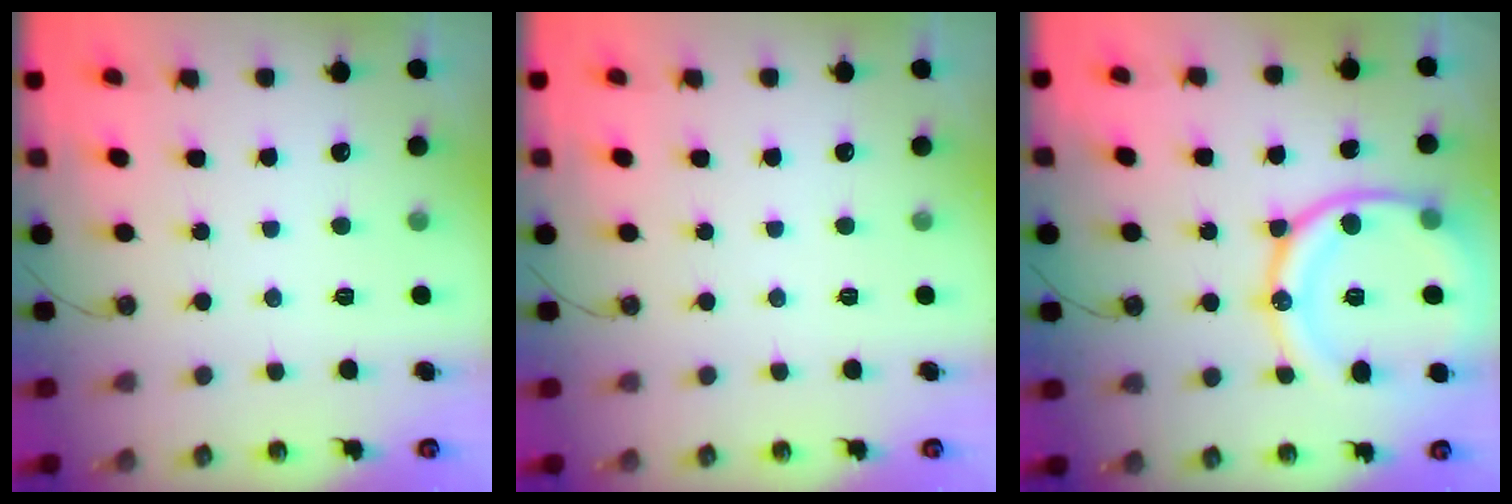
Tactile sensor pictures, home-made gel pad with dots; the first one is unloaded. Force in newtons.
{"total": 0.0}
{"total": 20.0, "press": 19.9, "slide": 2.0}